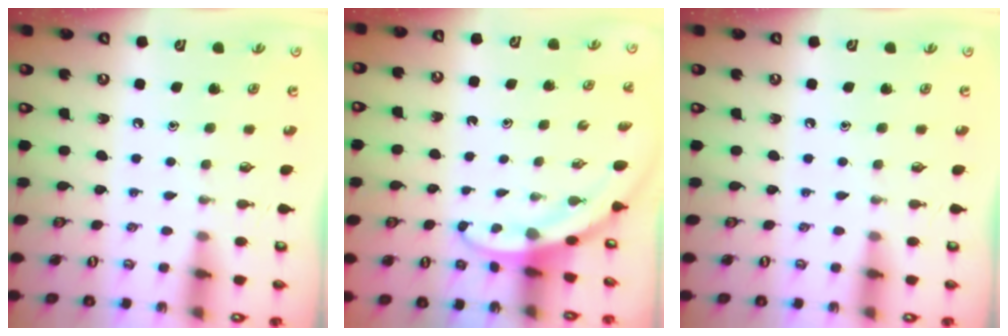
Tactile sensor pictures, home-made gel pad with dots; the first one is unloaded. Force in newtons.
{"total": 3.3, "press": 3.3, "slide": 0.1}
{"total": 0.0}